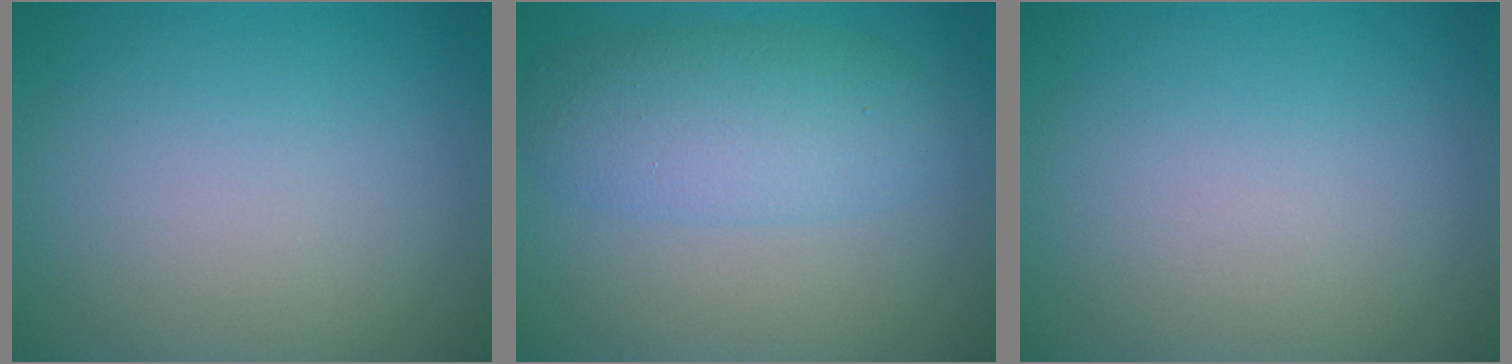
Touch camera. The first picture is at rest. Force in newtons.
{"total": 5.1, "press": 5.1, "slide": 0.1}
{"total": 0.0}